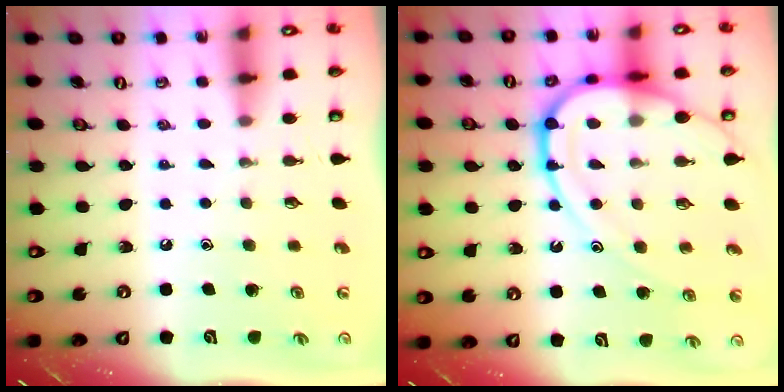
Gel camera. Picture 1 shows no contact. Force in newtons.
{"total": 16.4, "press": 16.4, "slide": 1.7}